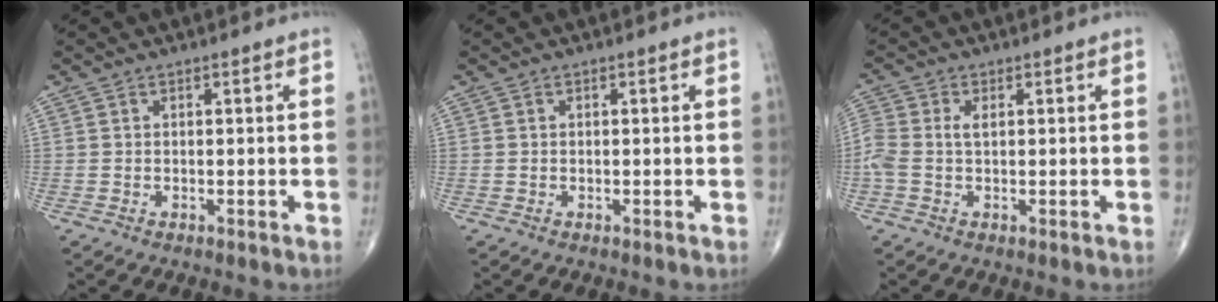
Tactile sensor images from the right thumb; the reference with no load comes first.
{"total": 0.0}
{"total": 4.3, "force": [0.3, 2.4, 3.6], "torque": [-0.105, 0.017, 0.005]}